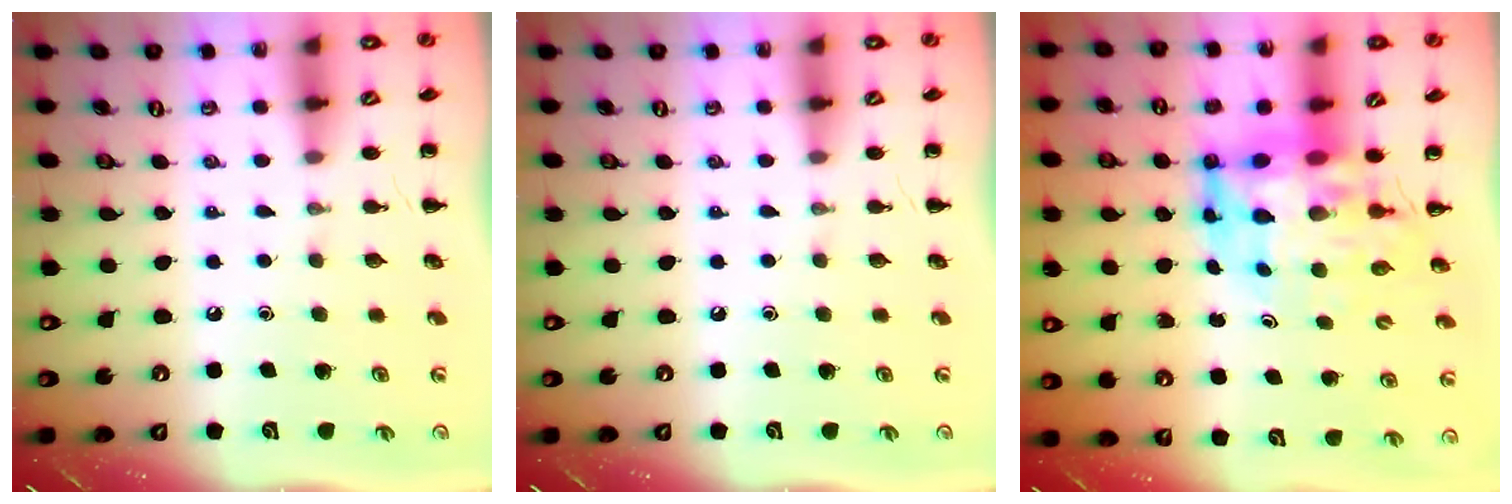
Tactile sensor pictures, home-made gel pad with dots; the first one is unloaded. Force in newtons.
{"total": 0.0}
{"total": 9.7, "press": 9.2, "slide": 3.1}